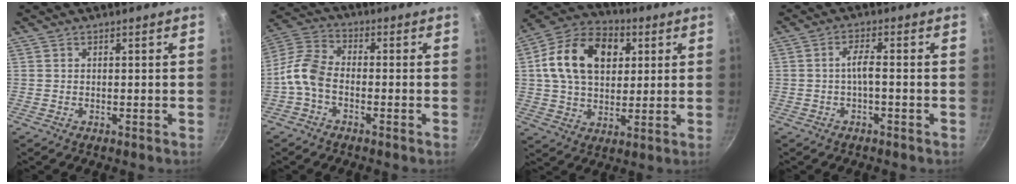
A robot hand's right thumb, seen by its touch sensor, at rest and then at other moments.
{"total": 7.4, "force": [-2.8, 4.4, 5.2], "torque": [-0.109, 0.037, -0.073]}
{"total": 18.0, "force": [4.6, 12.5, 12.1], "torque": [-0.181, 0.012, 0.066]}
{"total": 2.9, "force": [-0.9, 0.6, 2.7], "torque": [-0.060, 0.014, -0.021]}